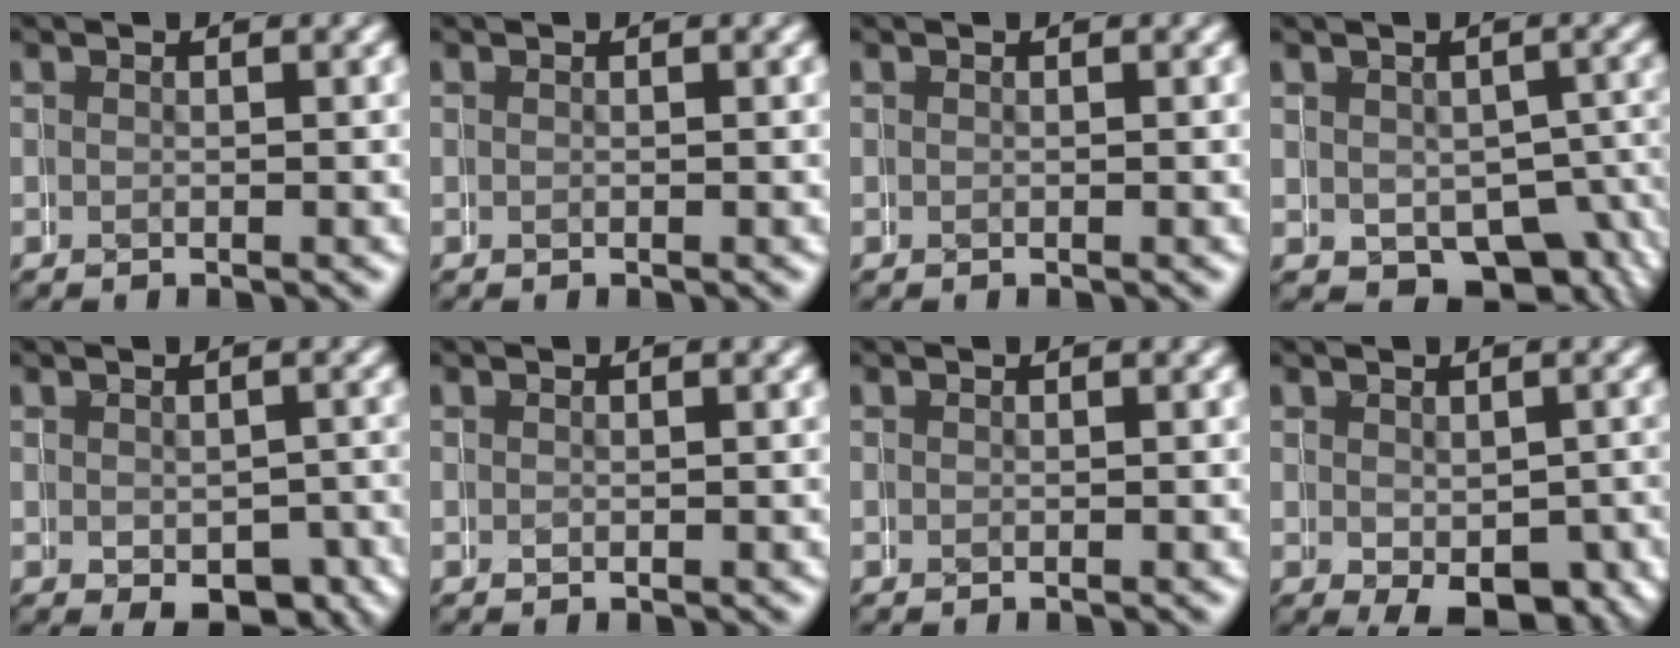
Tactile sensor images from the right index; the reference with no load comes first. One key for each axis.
{"total": 0.0}
{"total": 0.0}
{"total": 4.8, "fx": -1.6, "fy": 3.6, "fz": 2.8, "tx": -0.020, "ty": -0.020, "tz": -0.017}
{"total": 4.2, "fx": -2.2, "fy": 2.2, "fz": 2.8, "tx": -0.019, "ty": -0.007, "tz": -0.031}
{"total": 0.8, "fx": 0.2, "fy": 0.4, "fz": 0.6, "tx": -0.010, "ty": -0.003, "tz": 0.005}
{"total": 0.0}
{"total": 5.2, "fx": -1.9, "fy": 2.4, "fz": 4.2, "tx": -0.052, "ty": -0.016, "tz": -0.017}